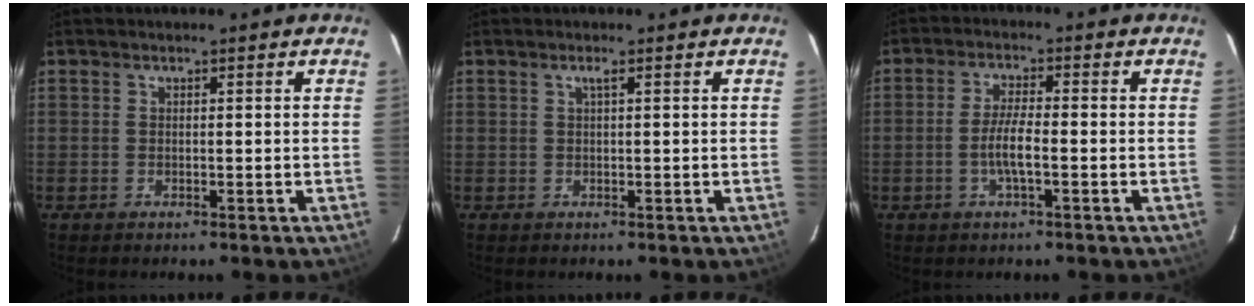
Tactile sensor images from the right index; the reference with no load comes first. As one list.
[{"total": 0.8, "force": [0.3, -0.2, 0.7], "torque": [-0.014, 0.003, 0.004]}, {"total": 4.7, "force": [-1.5, 0.5, 4.4], "torque": [-0.089, 0.002, -0.029]}]